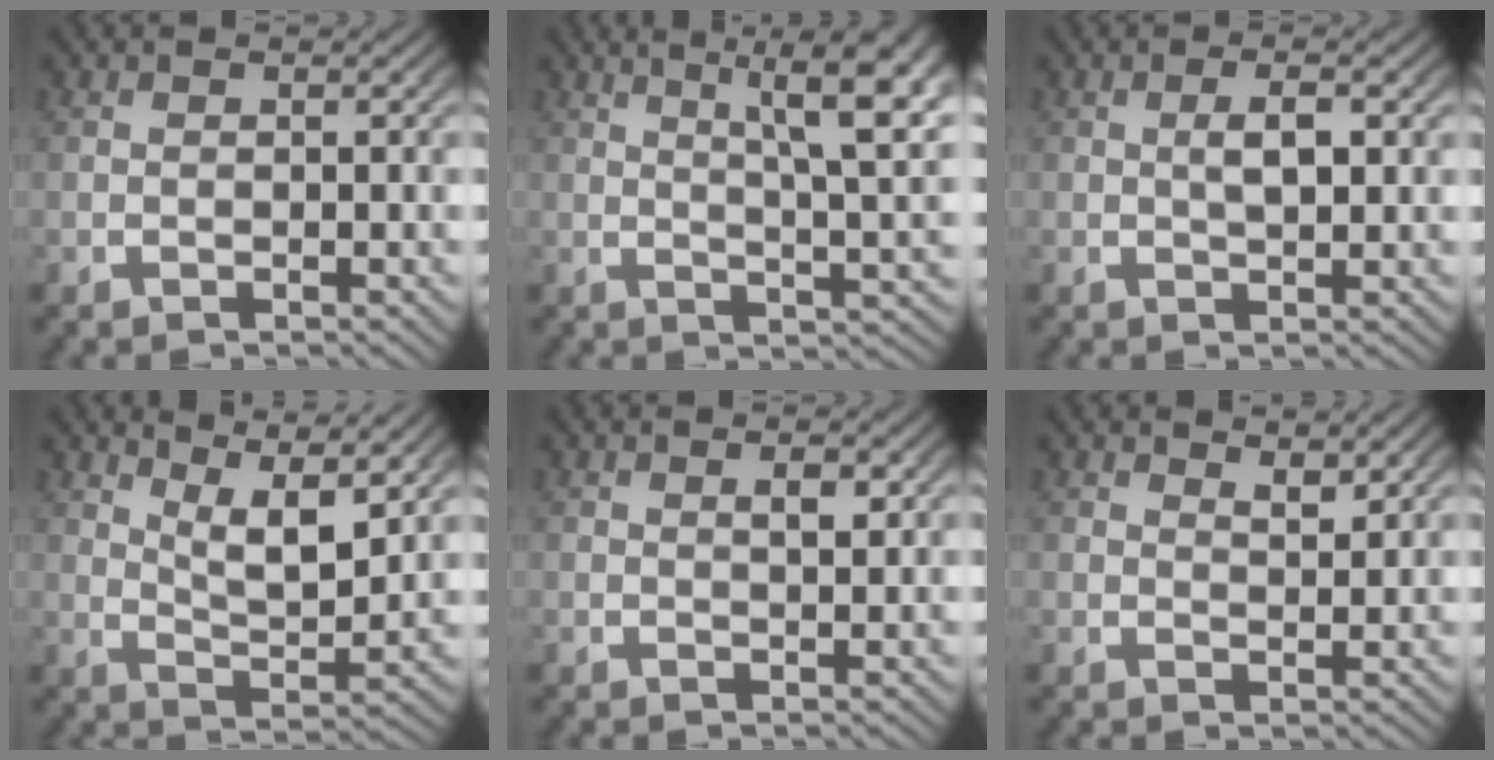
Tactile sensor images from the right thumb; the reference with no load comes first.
{"total": 9.6, "force": [3.9, 4.2, 7.7], "torque": [-0.086, 0.010, 0.052]}
{"total": 2.0, "force": [0.4, 0.8, 1.8], "torque": [-0.032, 0.004, 0.009]}
{"total": 5.4, "force": [3.1, 1.8, 4.0], "torque": [-0.071, -0.013, 0.060]}
{"total": 1.2, "force": [0.5, 0.4, 1.0], "torque": [-0.011, 0.000, 0.009]}
{"total": 2.0, "force": [1.8, 0.3, 0.7], "torque": [-0.007, -0.008, 0.036]}